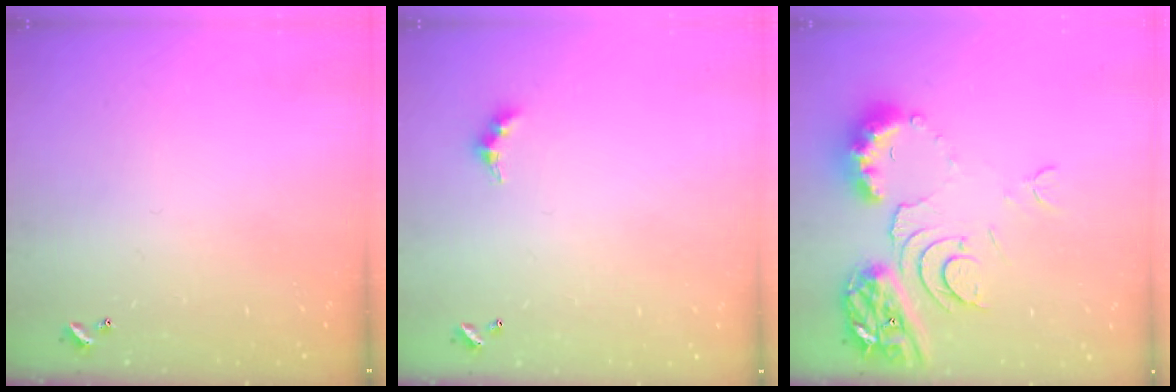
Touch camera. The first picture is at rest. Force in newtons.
{"total": 3.9, "press": 3.8, "slide": 0.5}
{"total": 11.1, "press": 11.0, "slide": 1.3}